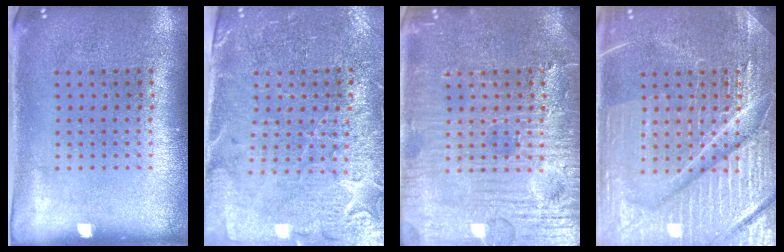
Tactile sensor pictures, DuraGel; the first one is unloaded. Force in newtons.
{"total": 3.3, "press": 3.1, "slide": 1.0}
{"total": 6.4, "press": 6.4, "slide": 0.7}
{"total": 7.1, "press": 7.1, "slide": 0.9}